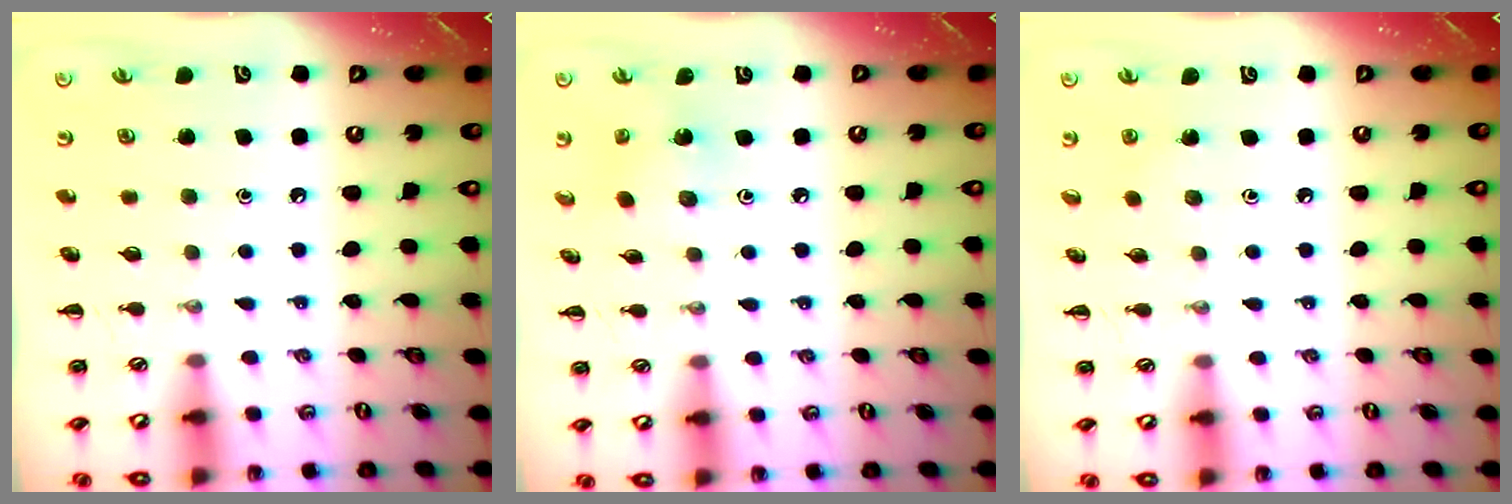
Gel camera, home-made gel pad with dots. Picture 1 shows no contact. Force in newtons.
{"total": 1.4, "press": 1.3, "slide": 0.6}
{"total": 3.9, "press": 3.7, "slide": 1.0}